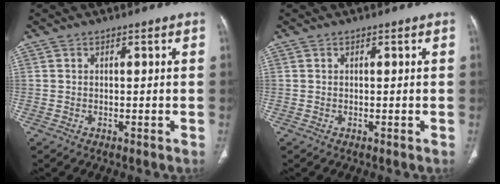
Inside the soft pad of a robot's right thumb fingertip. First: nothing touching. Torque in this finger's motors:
{"motor_torque": [0.02, 0.02, -0.05, 0.04, 0.03]}